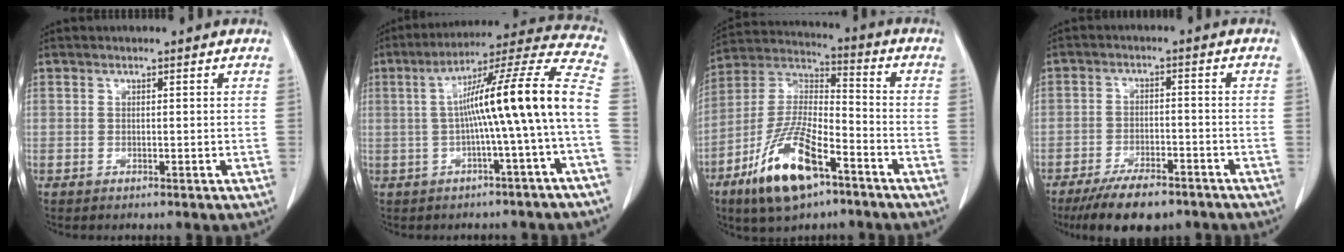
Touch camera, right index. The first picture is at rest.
{"total": 15.3, "force": [-1.2, -1.5, 15.2], "torque": [-0.222, 0.034, -0.025]}
{"total": 15.7, "force": [-8.7, 4.9, 12.2], "torque": [-0.252, -0.009, -0.157]}
{"total": 9.2, "force": [-7.1, 3.2, 4.9], "torque": [-0.079, -0.009, -0.116]}